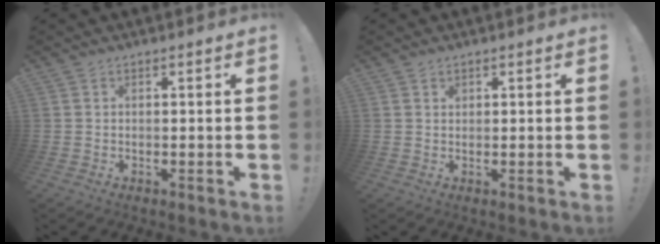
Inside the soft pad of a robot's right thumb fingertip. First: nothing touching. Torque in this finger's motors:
{"motor_torque": [0.30, -0.38, -0.20, 0.06, -0.06]}